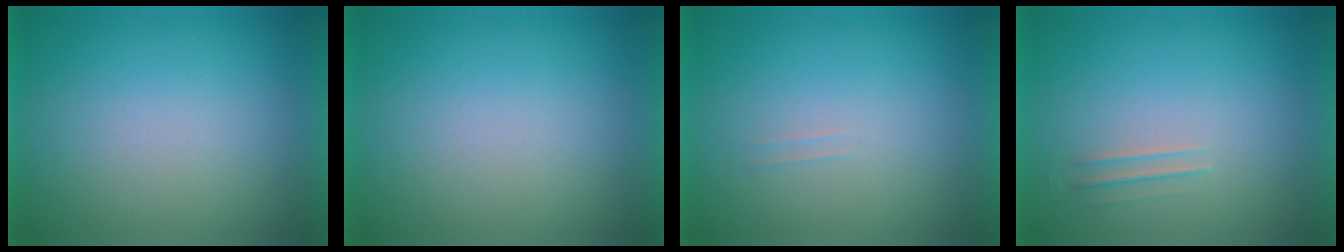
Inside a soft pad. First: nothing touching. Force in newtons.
{"total": 0.0}
{"total": 1.0}
{"total": 1.5}